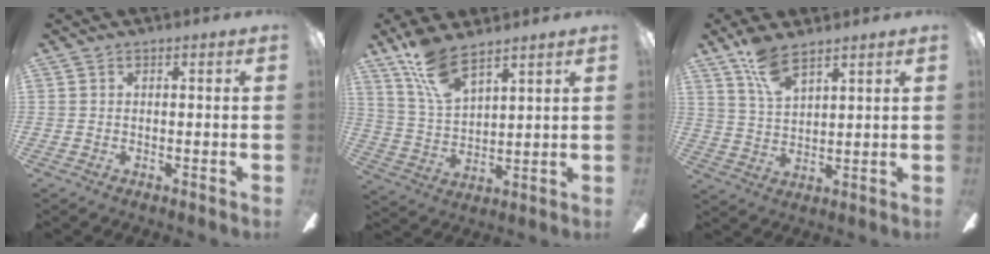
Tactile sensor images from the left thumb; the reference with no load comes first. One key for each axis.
{"total": 11.7, "fx": 8.9, "fy": 3.8, "fz": 6.7, "tx": -0.143, "ty": -0.036, "tz": 0.166}
{"total": 8.8, "fx": 6.5, "fy": 3.0, "fz": 5.1, "tx": -0.102, "ty": -0.028, "tz": 0.118}